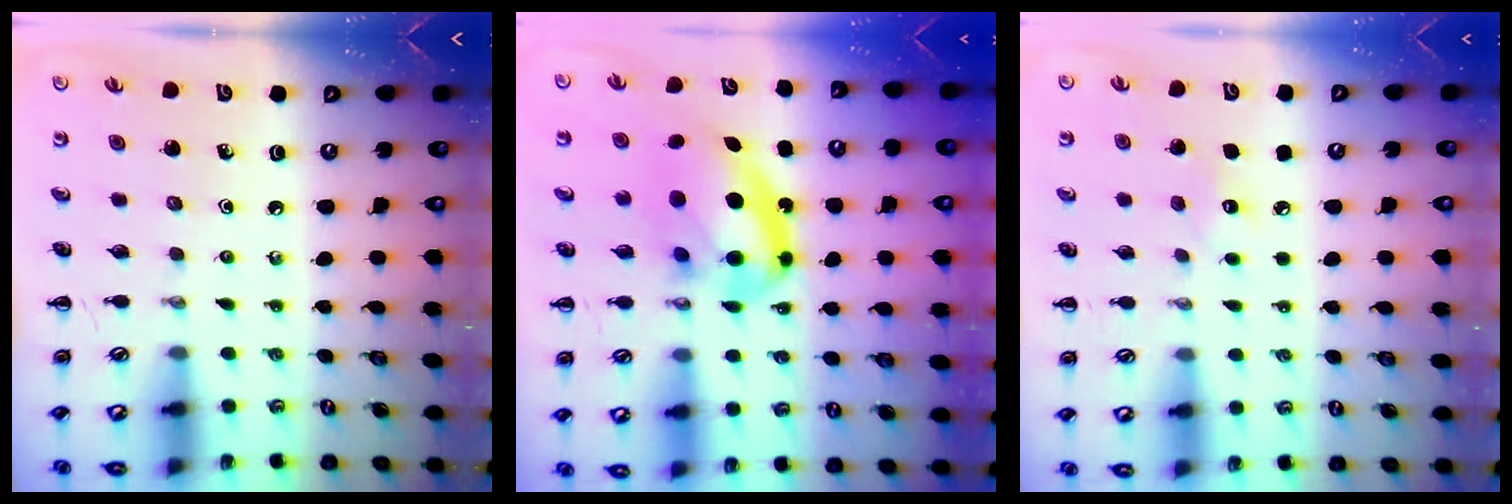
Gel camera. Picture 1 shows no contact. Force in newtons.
{"total": 13.4, "press": 13.0, "slide": 3.2}
{"total": 5.9, "press": 5.8, "slide": 1.2}